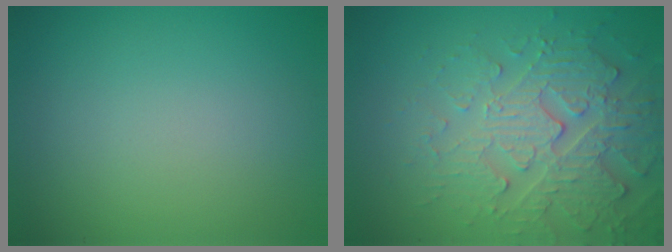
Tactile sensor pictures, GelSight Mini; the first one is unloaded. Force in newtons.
{"total": 4.4, "press": 4.4, "slide": 0.5}